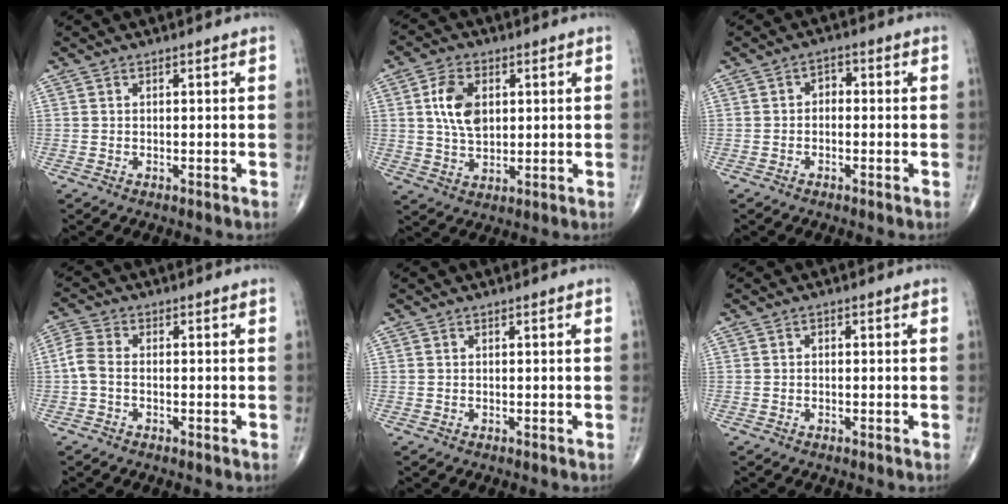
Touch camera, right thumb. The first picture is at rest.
{"total": 8.4, "force": [1.8, 5.3, 6.2], "torque": [-0.108, -0.006, 0.036]}
{"total": 2.3, "force": [-0.4, 1.7, 1.5], "torque": [-0.009, 0.014, -0.017]}
{"total": 3.8, "force": [-0.8, 2.4, 2.9], "torque": [-0.072, 0.011, -0.026]}
{"total": 0.0}
{"total": 0.6, "force": [-0.1, 0.5, 0.4], "torque": [-0.002, 0.002, -0.007]}